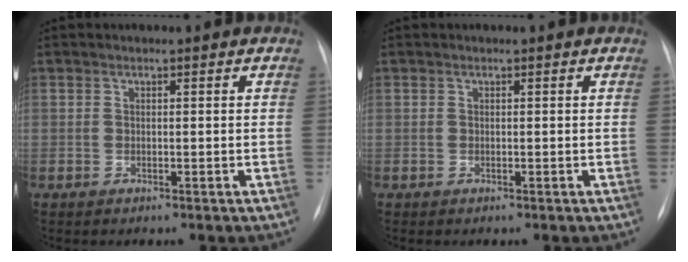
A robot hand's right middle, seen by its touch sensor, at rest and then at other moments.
{"total": 0.0}